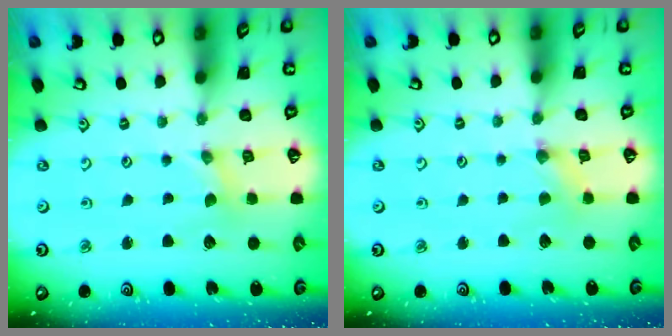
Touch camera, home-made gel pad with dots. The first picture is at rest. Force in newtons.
{"total": 0.8, "press": 0.7, "slide": 0.2}